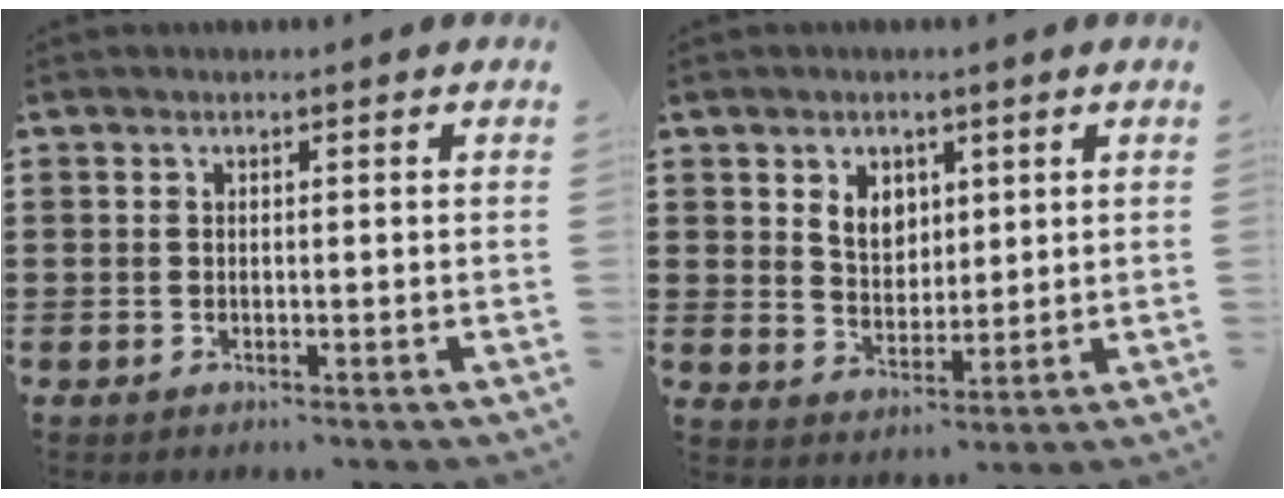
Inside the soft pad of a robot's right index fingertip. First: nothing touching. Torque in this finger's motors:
{"motor_torque": [0.36, -0.28, 0.18, 0.11]}